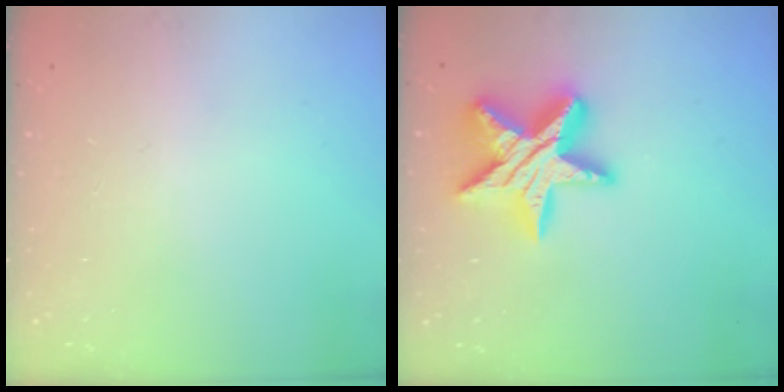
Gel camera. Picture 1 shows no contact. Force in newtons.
{"total": 19.0, "press": 18.9, "slide": 1.7}